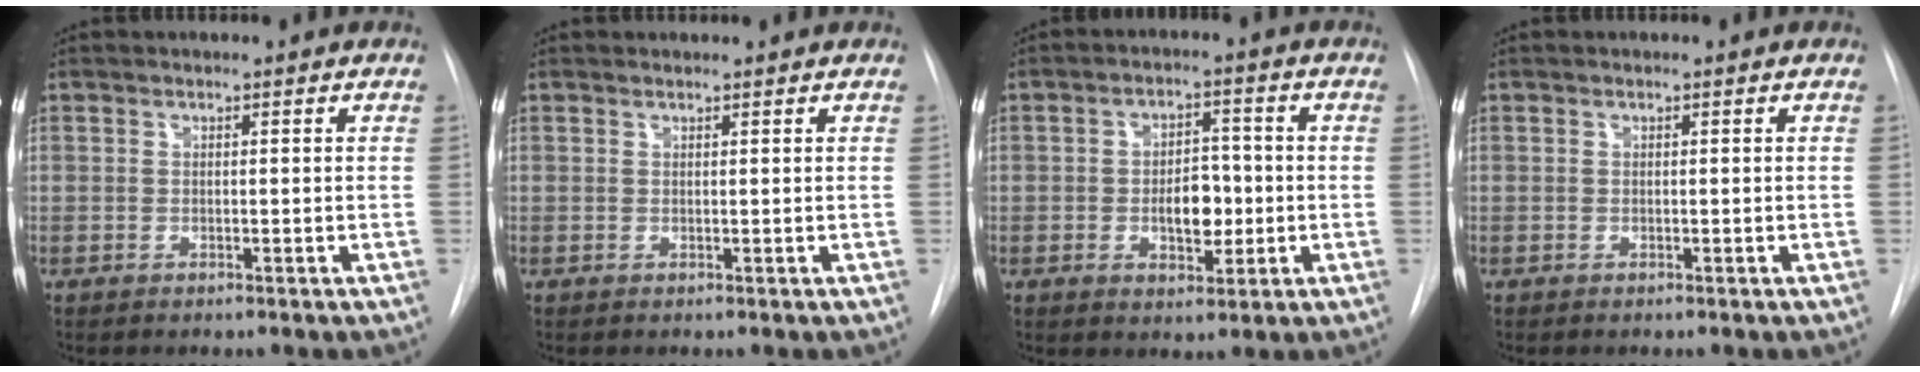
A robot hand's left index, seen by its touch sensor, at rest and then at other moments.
{"total": 0.8, "force": [0.8, 0.0, -0.1], "torque": [-0.006, 0.009, 0.016]}
{"total": 6.0, "force": [-0.8, 3.3, 5.0], "torque": [-0.078, 0.008, -0.008]}
{"total": 0.0}